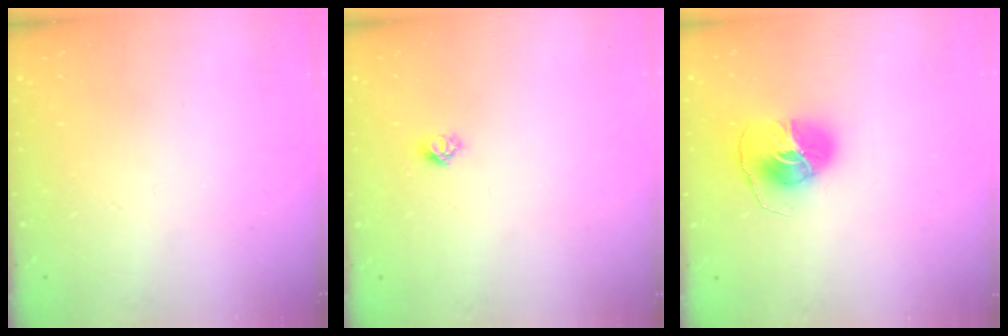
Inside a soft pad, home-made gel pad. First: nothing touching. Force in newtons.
{"total": 4.5, "press": 4.4, "slide": 0.5}
{"total": 8.7, "press": 8.7, "slide": 0.7}